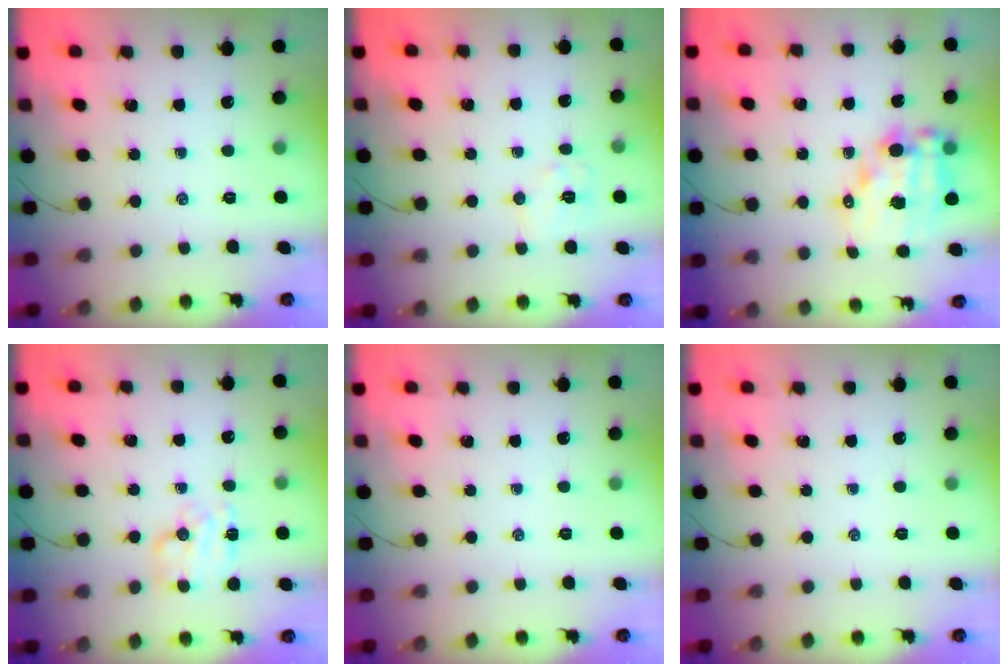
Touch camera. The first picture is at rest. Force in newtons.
{"total": 6.1, "press": 6.1, "slide": 0.6}
{"total": 13.3, "press": 12.9, "slide": 3.3}
{"total": 7.5, "press": 7.4, "slide": 0.8}
{"total": 0.0}
{"total": 0.0}